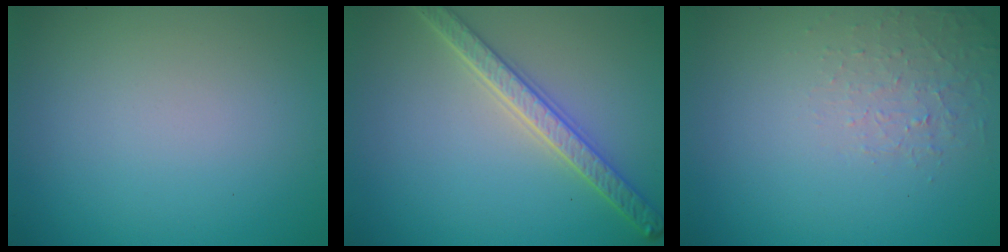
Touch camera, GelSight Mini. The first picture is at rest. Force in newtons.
{"total": 4.1, "press": 3.5, "slide": 2.2}
{"total": 1.3, "press": 0.4, "slide": 1.2}